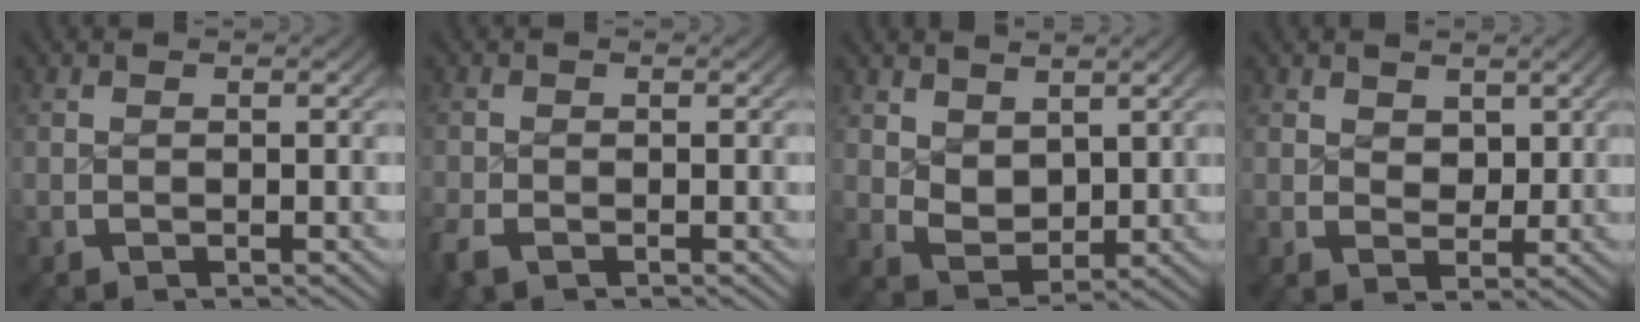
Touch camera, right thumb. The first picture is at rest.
{"total": 1.6, "force": [-1.2, 0.8, 0.5], "torque": [-0.014, -0.006, -0.025]}
{"total": 3.5, "force": [1.2, 2.4, 2.3], "torque": [-0.044, -0.015, 0.032]}
{"total": 2.1, "force": [1.4, 1.3, 0.9], "torque": [-0.009, -0.020, 0.034]}